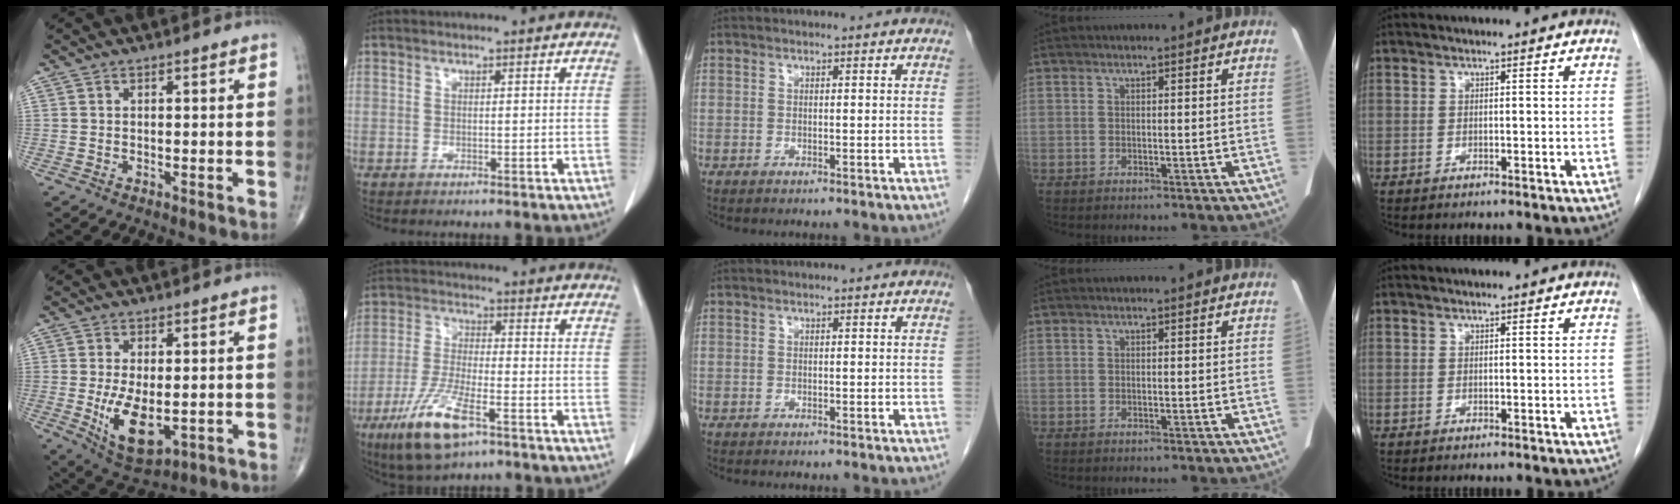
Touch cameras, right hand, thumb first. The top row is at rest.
{"thumb": {"total": 10.3, "force": [-1.5, 5.0, 8.8], "torque": [-0.149, -0.022, -0.009]}, "index": {"total": 10.8, "force": [-6.1, 2.5, 8.6], "torque": [-0.181, -0.023, -0.107]}}